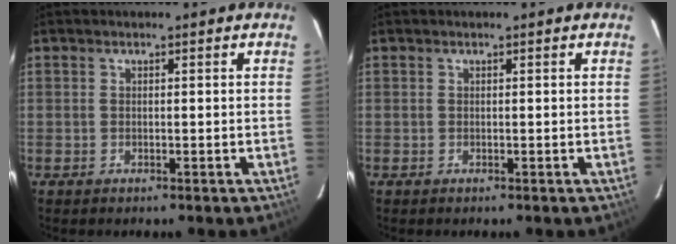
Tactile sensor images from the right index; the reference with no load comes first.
{"total": 0.0}